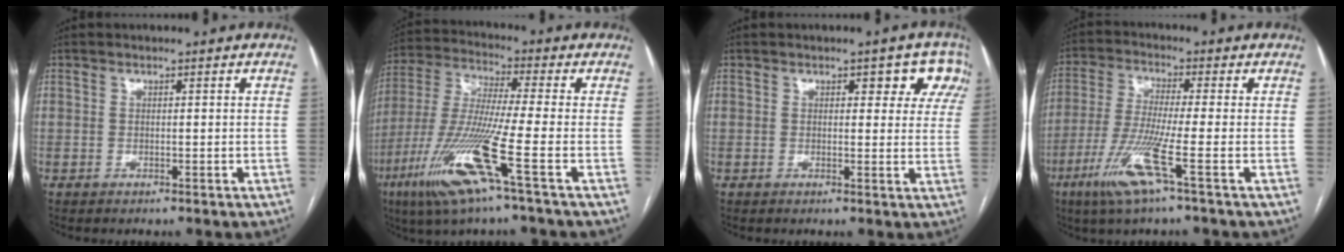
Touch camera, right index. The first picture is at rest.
{"total": 14.6, "force": [-6.6, -0.6, 13.0], "torque": [-0.279, -0.028, -0.131]}
{"total": 5.3, "force": [2.7, 3.1, 3.4], "torque": [-0.014, 0.009, 0.020]}
{"total": 9.7, "force": [-4.5, -0.7, 8.6], "torque": [-0.177, -0.025, -0.096]}